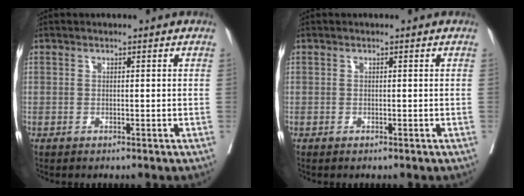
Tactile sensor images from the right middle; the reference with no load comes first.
{"total": 0.0}